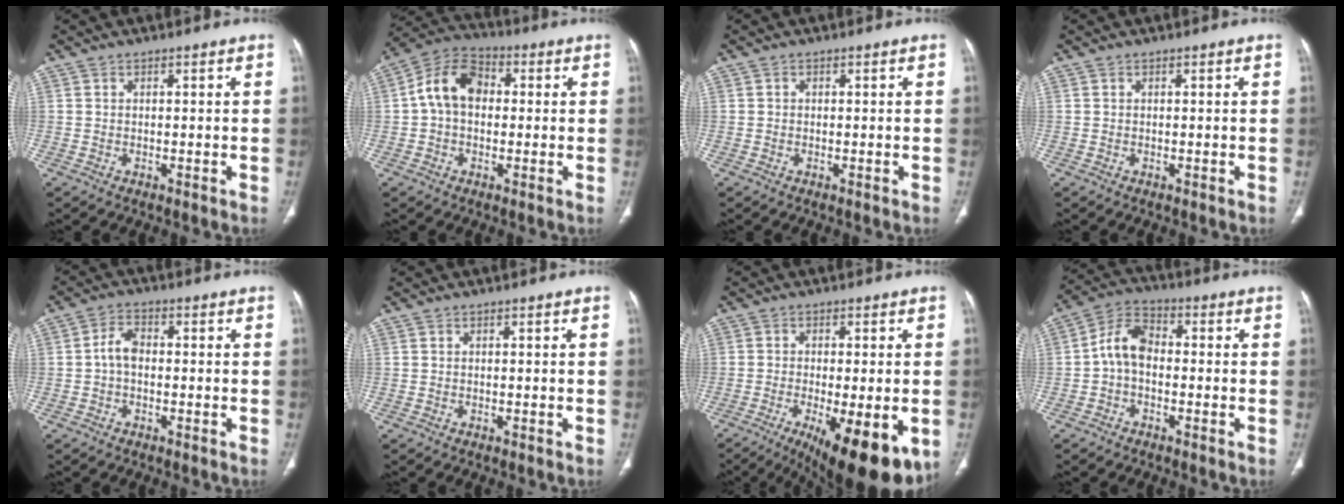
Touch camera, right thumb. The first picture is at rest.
{"total": 10.2, "force": [0.8, 7.3, 7.2], "torque": [-0.116, 0.030, 0.002]}
{"total": 0.0}
{"total": 0.0}
{"total": 3.7, "force": [-0.5, 2.4, 2.8], "torque": [-0.047, 0.014, -0.016]}
{"total": 0.0}
{"total": 16.4, "force": [-6.7, 5.3, 14.0], "torque": [-0.175, -0.018, -0.088]}
{"total": 7.3, "force": [-0.8, 4.8, 5.4], "torque": [-0.090, 0.026, -0.029]}